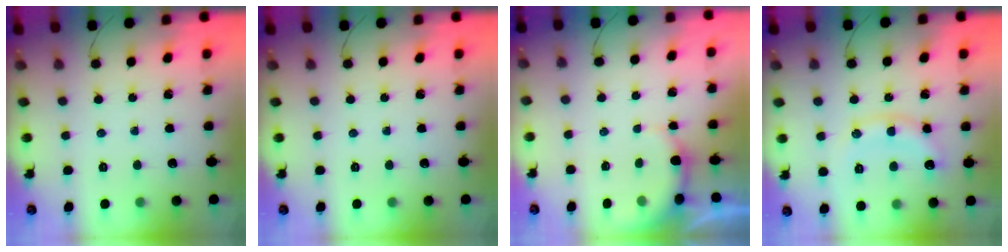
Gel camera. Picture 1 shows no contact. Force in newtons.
{"total": 0.0}
{"total": 4.9, "press": 4.9, "slide": 0.7}
{"total": 10.6, "press": 10.5, "slide": 0.7}